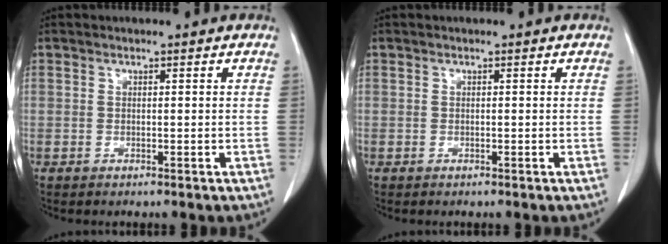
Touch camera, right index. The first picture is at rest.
{"total": 0.0}